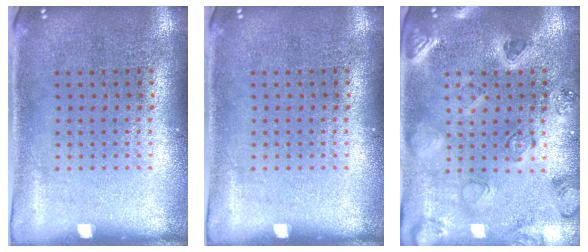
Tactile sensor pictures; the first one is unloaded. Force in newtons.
{"total": 0.0}
{"total": 1.1, "press": 1.1, "slide": 0.3}